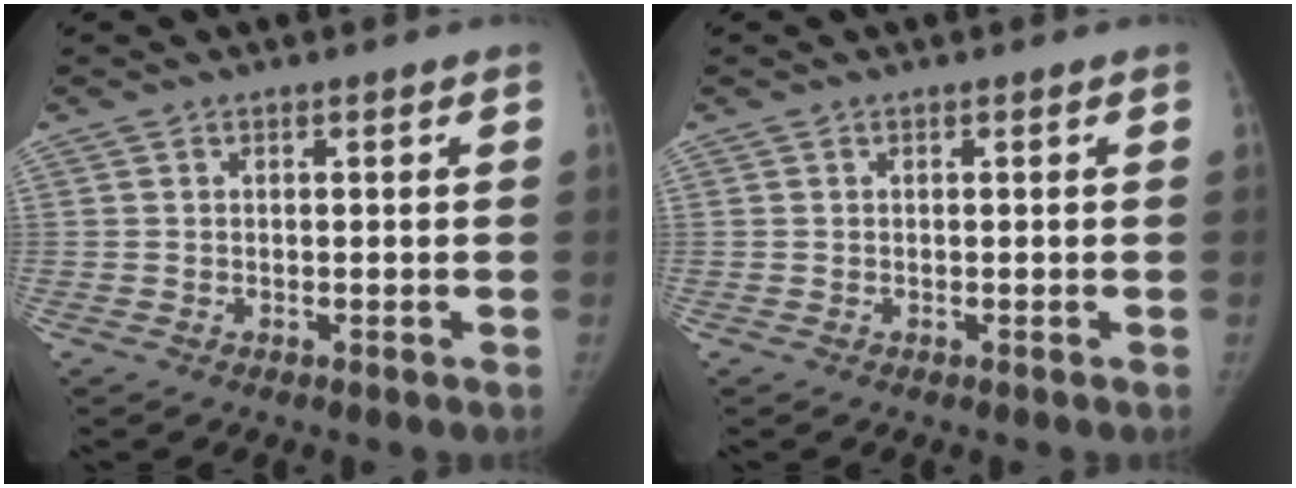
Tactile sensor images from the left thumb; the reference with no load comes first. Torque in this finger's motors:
{"motor_torque": [0.02, -0.02, 0.07, -0.06, 0.02]}